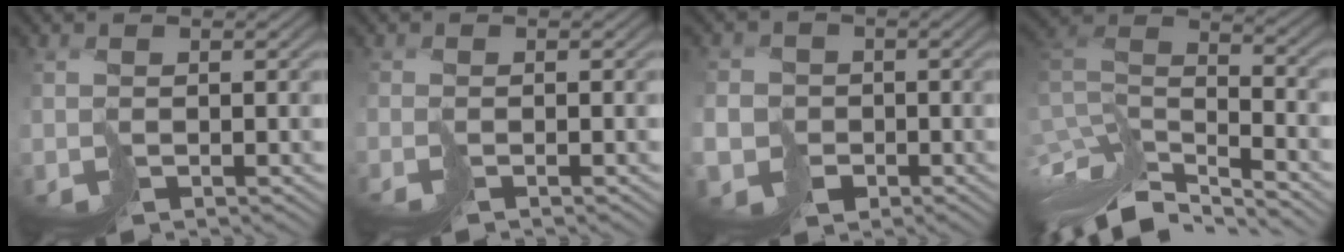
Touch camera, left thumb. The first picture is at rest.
{"total": 1.3, "force": [-0.6, -0.9, -0.7], "torque": [0.021, 0.006, -0.013]}
{"total": 5.7, "force": [-2.5, 4.9, 1.6], "torque": [-0.033, -0.026, -0.067]}
{"total": 10.9, "force": [-7.7, 3.8, 6.7], "torque": [-0.173, 0.009, -0.136]}